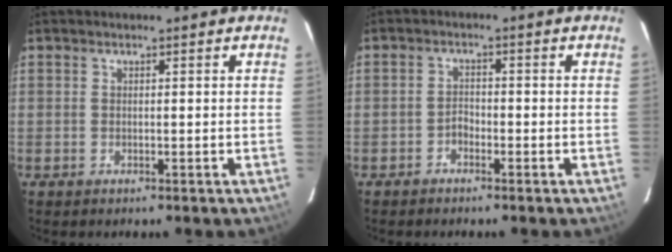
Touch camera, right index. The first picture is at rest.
{"total": 1.8, "force": [-1.3, 1.0, 0.6], "torque": [-0.011, 0.005, -0.023]}